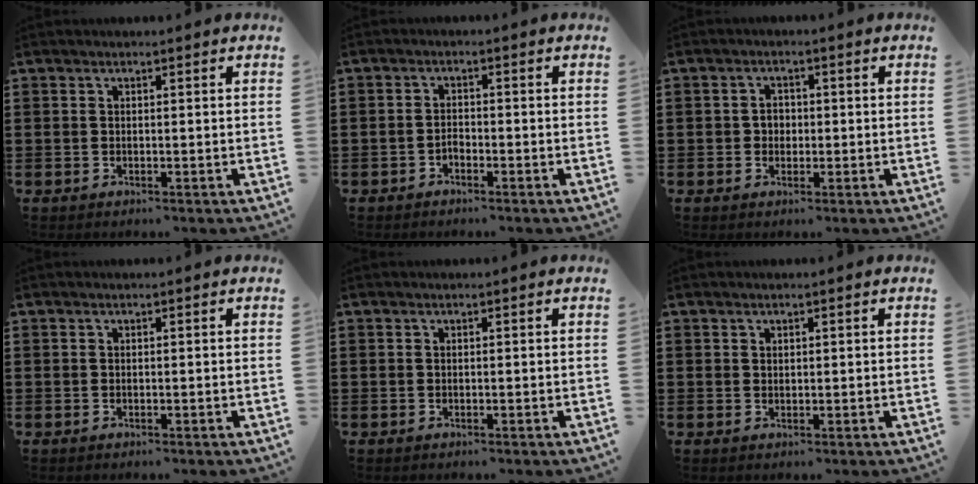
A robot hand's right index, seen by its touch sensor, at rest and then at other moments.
{"total": 1.1, "force": [-0.9, 0.6, 0.1], "torque": [-0.004, 0.002, -0.019]}
{"total": 1.7, "force": [-0.2, 1.4, 0.8], "torque": [-0.020, 0.006, -0.005]}
{"total": 0.0}
{"total": 0.0}
{"total": 0.6, "force": [0.6, 0.2, 0.0], "torque": [-0.002, 0.001, 0.012]}